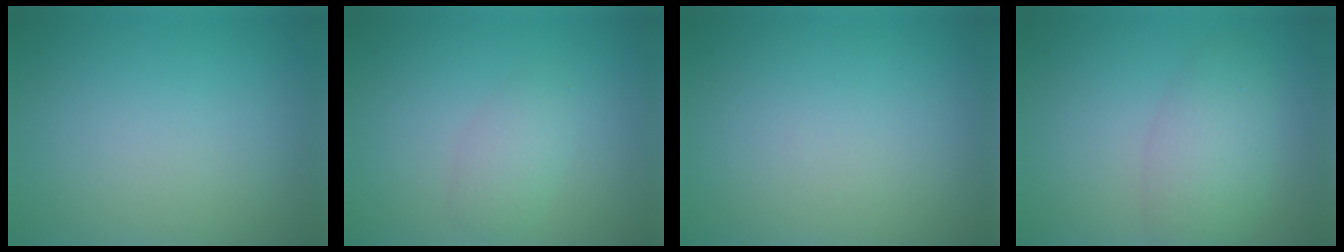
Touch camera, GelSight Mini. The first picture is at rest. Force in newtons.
{"total": 1.8, "press": 1.8, "slide": 0.1}
{"total": 0.0}
{"total": 3.9, "press": 3.9, "slide": 0.2}